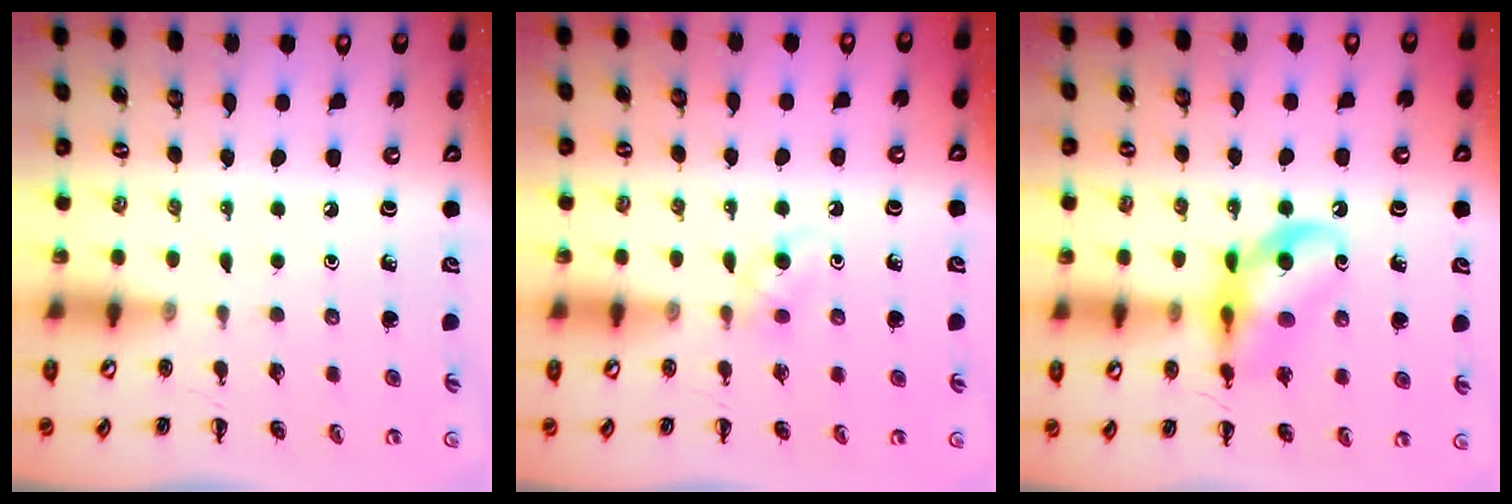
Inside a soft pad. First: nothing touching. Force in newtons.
{"total": 4.9, "press": 4.7, "slide": 1.6}
{"total": 13.8, "press": 13.4, "slide": 3.0}